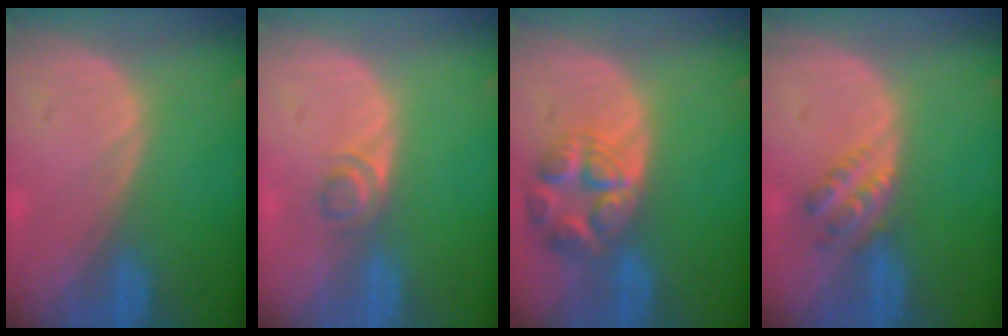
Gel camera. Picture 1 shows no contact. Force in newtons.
{"total": 2.3, "press": 2.1, "slide": 1.0}
{"total": 7.8, "press": 7.0, "slide": 3.6}
{"total": 4.5, "press": 3.8, "slide": 2.5}